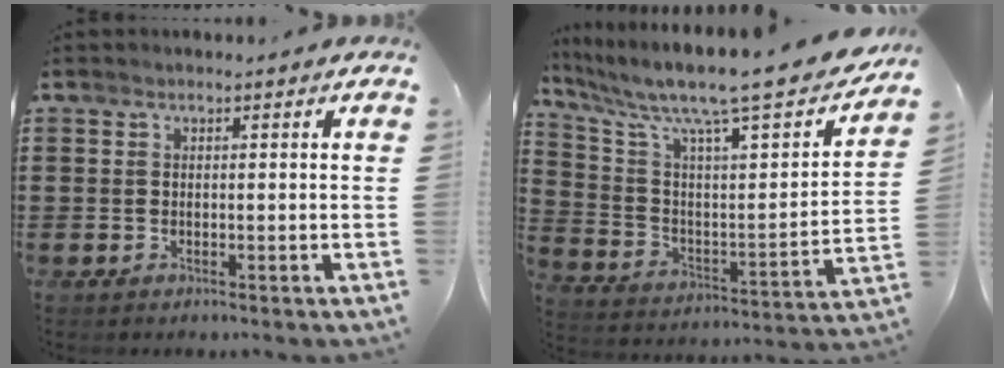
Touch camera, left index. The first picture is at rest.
{"total": 11.3, "force": [9.2, 1.0, 6.5], "torque": [-0.147, -0.071, 0.144]}